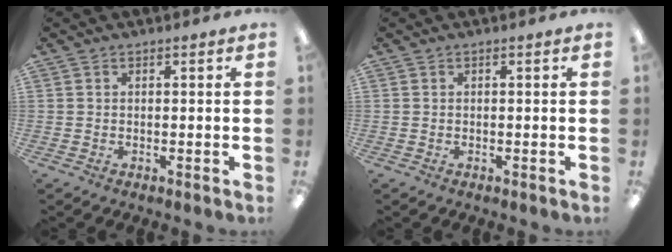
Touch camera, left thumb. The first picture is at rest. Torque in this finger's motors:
{"motor_torque": [0.03, 0.03, 0.49, -0.21, 0.00]}